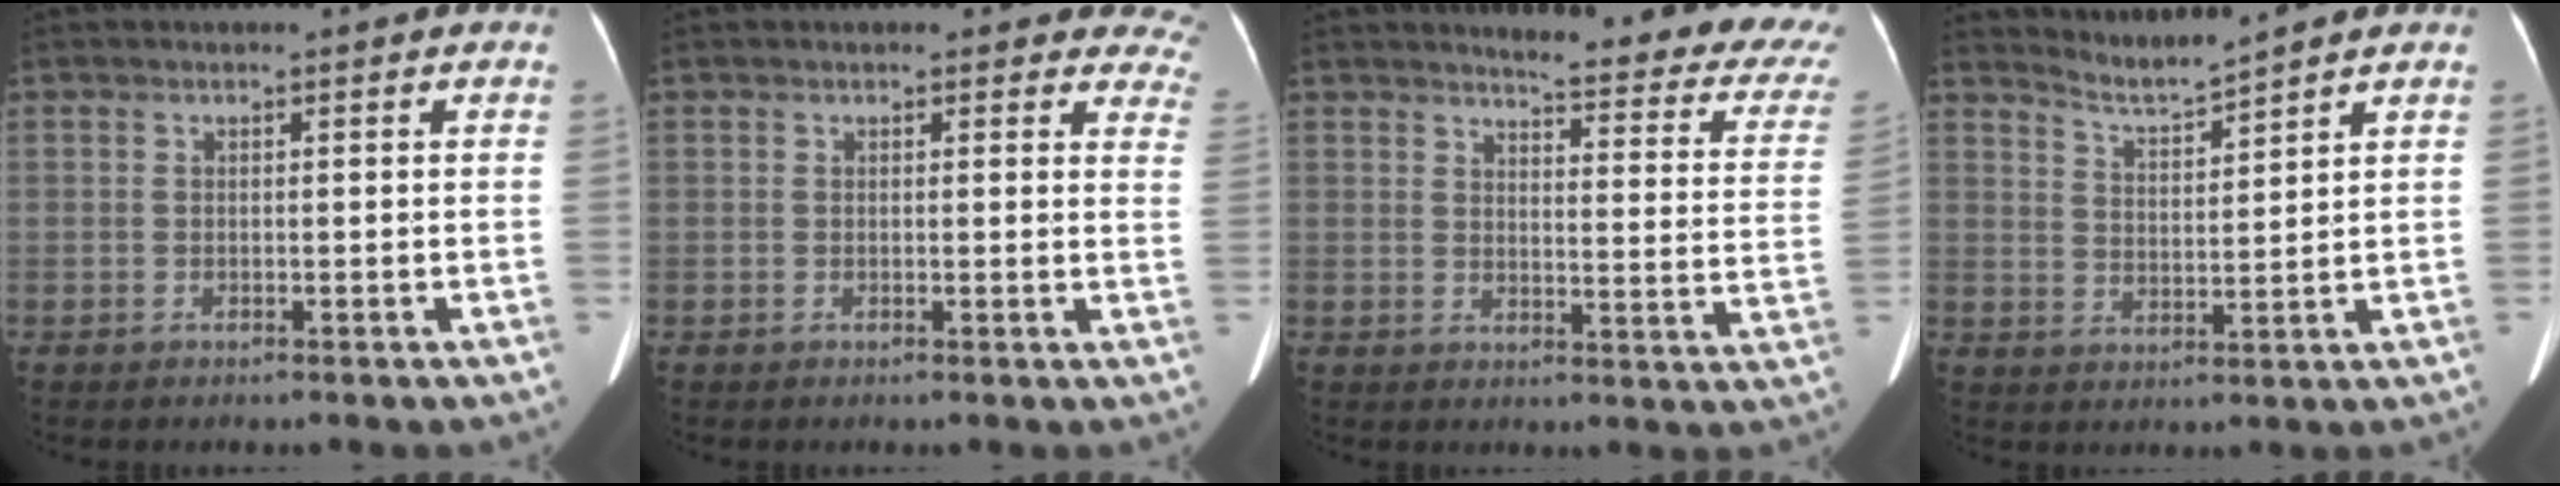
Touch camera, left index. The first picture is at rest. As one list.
[{"total": 8.2, "force": [7.5, 3.0, 1.6], "torque": [0.031, -0.018, 0.043]}, {"total": 18.1, "force": [16.6, 2.2, 6.9], "torque": [-0.068, -0.086, 0.167]}, {"total": 4.4, "force": [4.2, -1.3, 0.1], "torque": [-0.014, -0.012, 0.086]}]